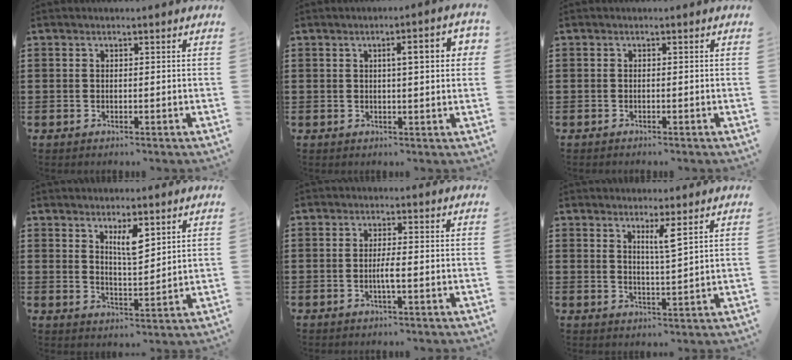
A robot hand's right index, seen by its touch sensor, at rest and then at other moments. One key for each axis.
{"total": 4.7, "fx": 0.9, "fy": 0.8, "fz": 4.6, "tx": -0.070, "ty": 0.001, "tz": 0.008}
{"total": 0.5, "fx": -0.5, "fy": -0.2, "fz": 0.2, "tx": -0.005, "ty": -0.004, "tz": -0.009}
{"total": 4.7, "fx": 2.7, "fy": 1.4, "fz": 3.6, "tx": -0.061, "ty": 0.000, "tz": 0.043}
{"total": 2.4, "fx": -0.7, "fy": 0.0, "fz": 2.3, "tx": -0.048, "ty": -0.004, "tz": -0.016}
{"total": 3.2, "fx": 2.0, "fy": -0.1, "fz": 2.6, "tx": -0.047, "ty": -0.006, "tz": 0.031}